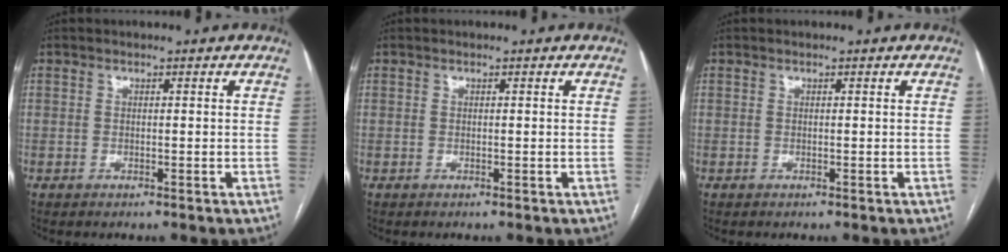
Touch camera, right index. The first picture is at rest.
{"total": 0.0}
{"total": 0.0}